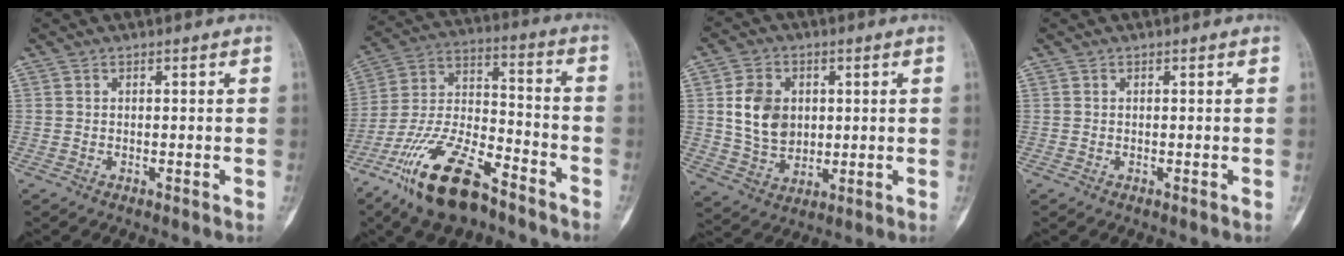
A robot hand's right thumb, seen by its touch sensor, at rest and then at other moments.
{"total": 19.0, "force": [-12.5, 7.4, 12.3], "torque": [-0.238, 0.070, -0.230]}
{"total": 10.2, "force": [1.7, 7.8, 6.3], "torque": [-0.088, -0.010, 0.038]}
{"total": 0.0}